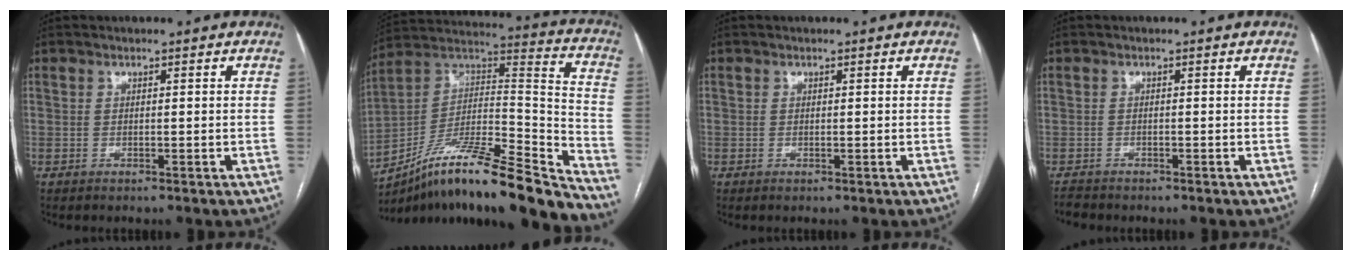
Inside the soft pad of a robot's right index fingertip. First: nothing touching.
{"total": 23.2, "force": [-18.8, 1.2, 13.6], "torque": [-0.192, 0.026, -0.320]}
{"total": 0.0}
{"total": 1.4, "force": [-1.3, 0.2, -0.3], "torque": [0.004, -0.006, -0.024]}